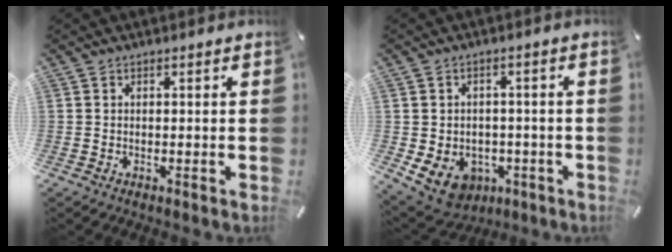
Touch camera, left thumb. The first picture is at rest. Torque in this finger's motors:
{"motor_torque": [0.14, 0.19, 0.45, 0.52, 0.09]}